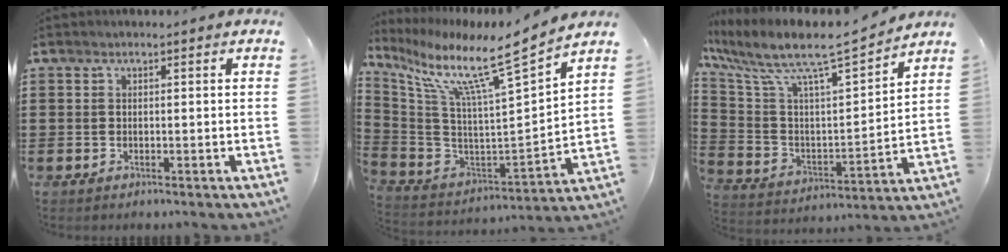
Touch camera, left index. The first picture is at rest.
{"total": 11.0, "force": [8.0, 0.3, 7.6], "torque": [-0.166, -0.062, 0.118]}
{"total": 8.8, "force": [7.2, 1.1, 5.0], "torque": [-0.130, -0.059, 0.113]}